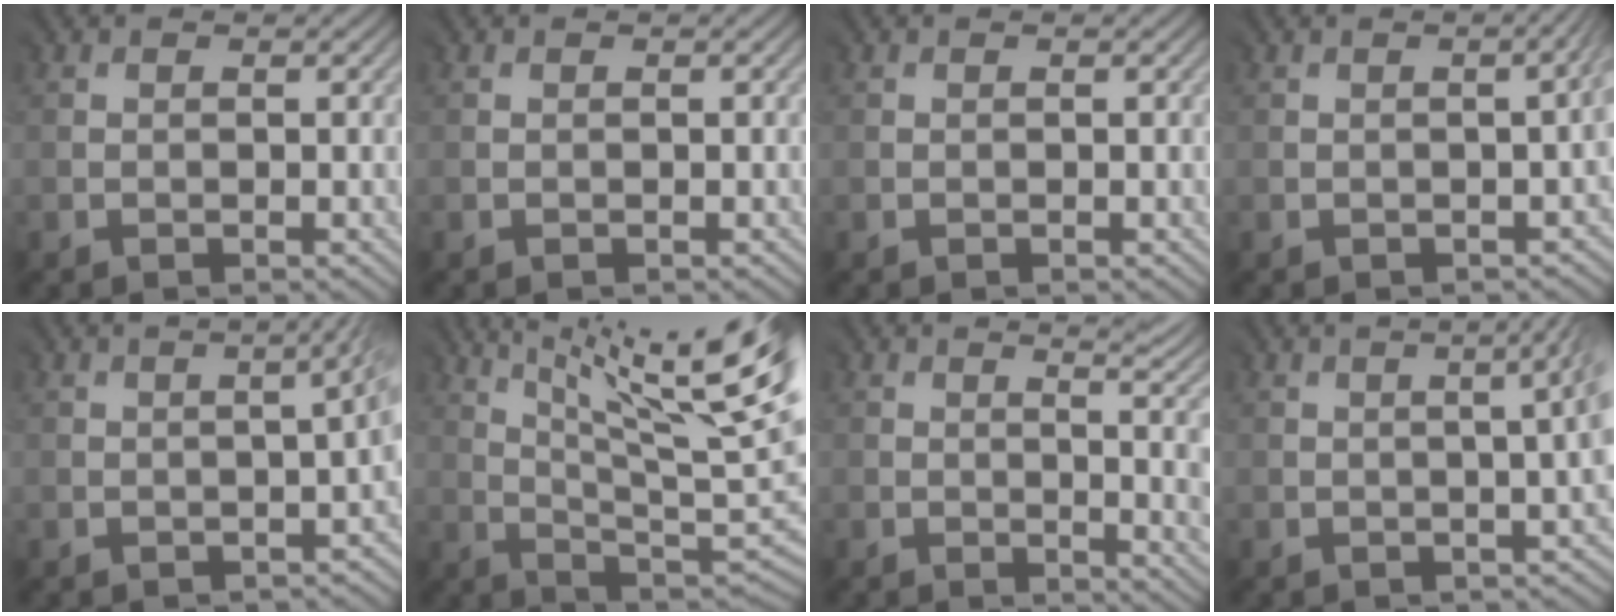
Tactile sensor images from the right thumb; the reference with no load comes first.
{"total": 0.0}
{"total": 0.0}
{"total": 2.8, "force": [-0.4, 1.1, 2.6], "torque": [-0.011, 0.000, 0.000]}
{"total": 4.6, "force": [-0.4, 1.8, 4.3], "torque": [-0.022, 0.007, -0.005]}
{"total": 17.7, "force": [8.7, 4.5, 14.8], "torque": [-0.195, 0.021, 0.133]}
{"total": 9.5, "force": [0.7, 4.2, 8.5], "torque": [-0.068, 0.030, 0.014]}
{"total": 6.4, "force": [0.1, 2.3, 5.9], "torque": [-0.037, 0.019, -0.010]}